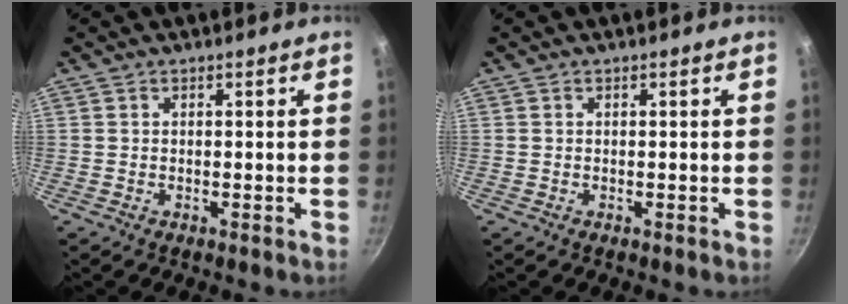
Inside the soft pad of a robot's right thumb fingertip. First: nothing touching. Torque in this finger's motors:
{"motor_torque": [-0.41, 0.40, 0.05, 0.20, 0.00]}